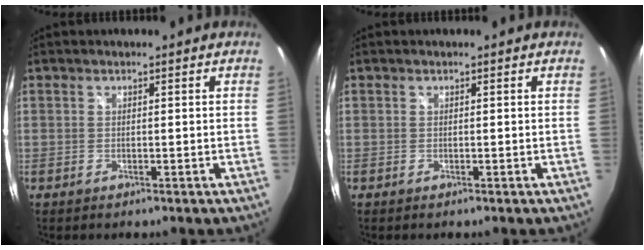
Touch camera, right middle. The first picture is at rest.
{"total": 0.0}